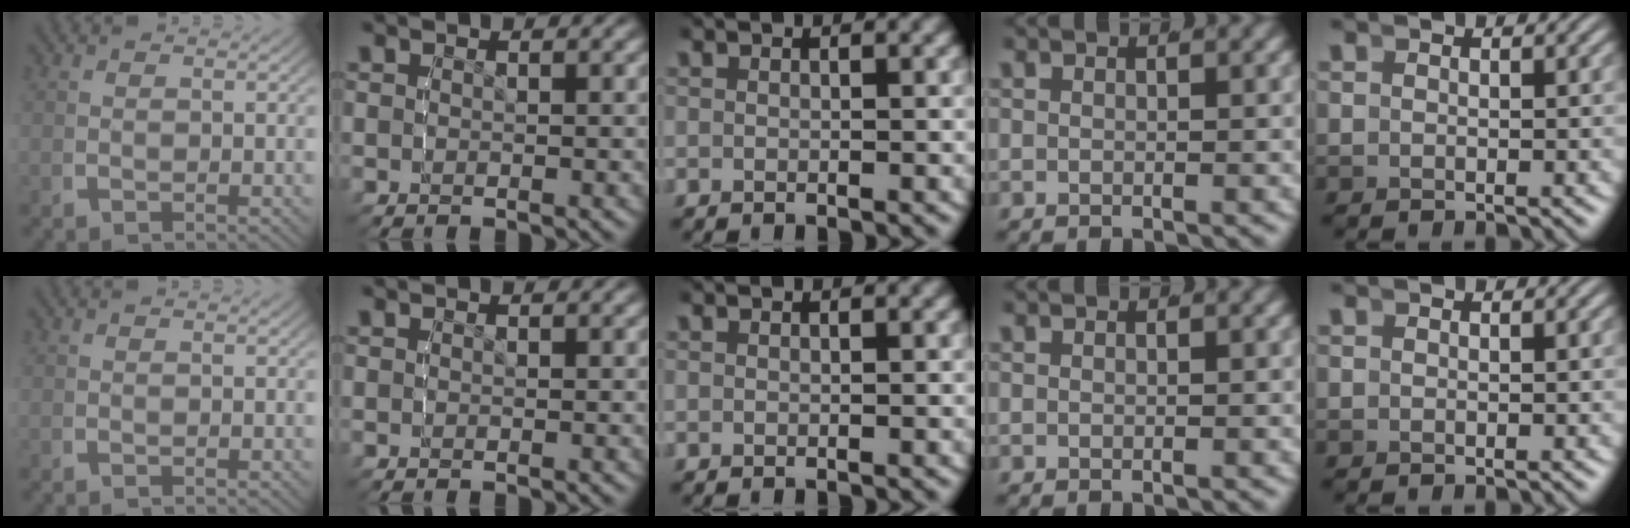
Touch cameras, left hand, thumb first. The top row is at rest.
{}